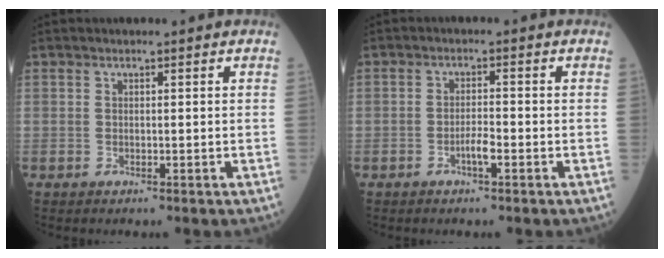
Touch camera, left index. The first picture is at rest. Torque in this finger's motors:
{"motor_torque": [0.49, 0.32, 0.07, 0.01]}